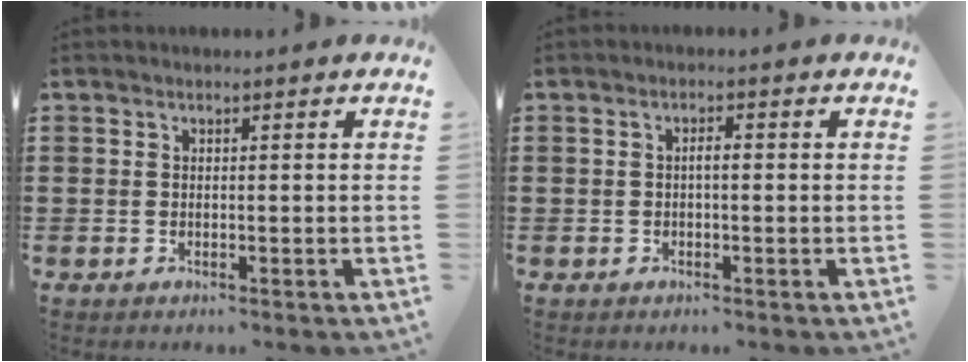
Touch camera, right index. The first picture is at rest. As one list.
[{"total": 1.4, "force": [-0.2, 0.3, 1.3], "torque": [-0.024, 0.002, -0.005]}]